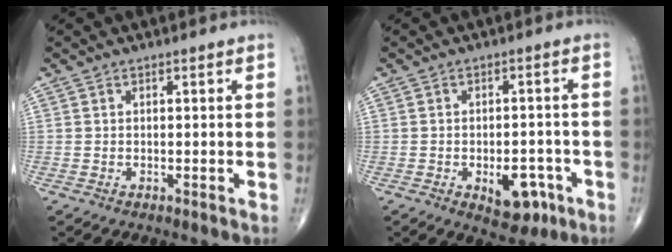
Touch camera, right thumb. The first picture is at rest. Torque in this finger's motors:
{"motor_torque": [0.94, 0.67, 0.42, -0.57, 0.18]}